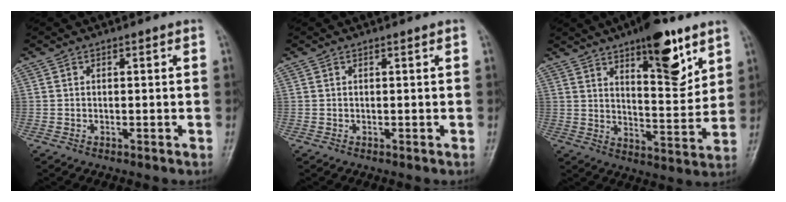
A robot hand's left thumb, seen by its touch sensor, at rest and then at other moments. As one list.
[{"total": 0.0}, {"total": 14.1, "force": [8.3, 5.0, 10.3], "torque": [-0.117, -0.050, 0.126]}]